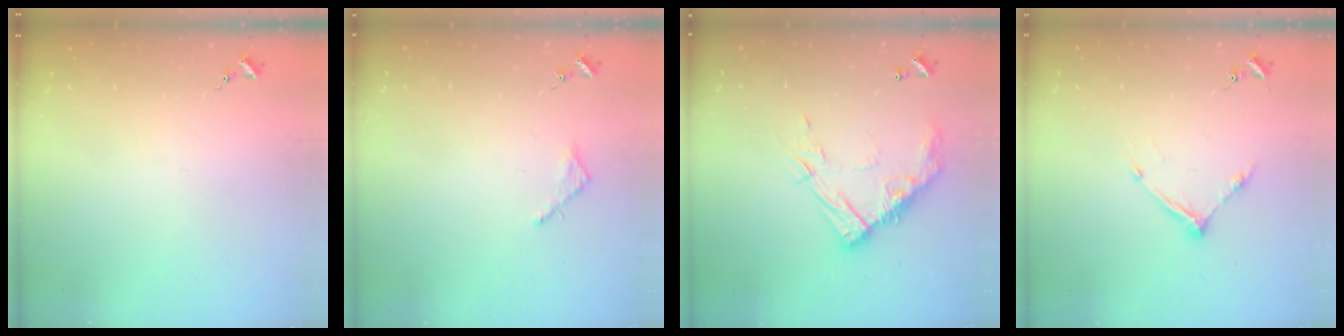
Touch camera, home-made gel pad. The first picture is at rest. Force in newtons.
{"total": 2.5, "press": 2.5, "slide": 0.2}
{"total": 12.5, "press": 12.5, "slide": 1.0}
{"total": 8.6, "press": 8.6, "slide": 0.5}